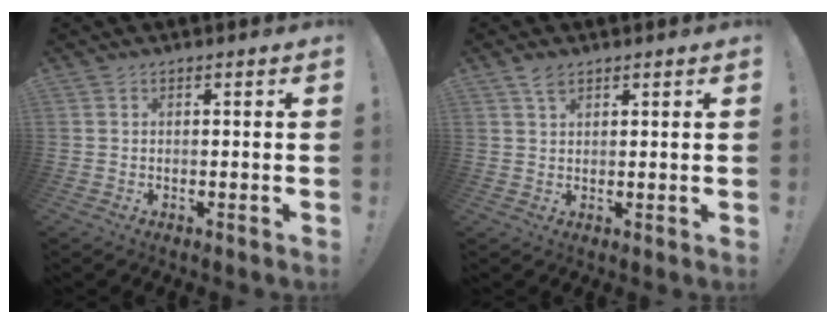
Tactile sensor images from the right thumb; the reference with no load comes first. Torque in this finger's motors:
{"motor_torque": [-0.40, 0.50, 0.32, 0.19, -0.02]}